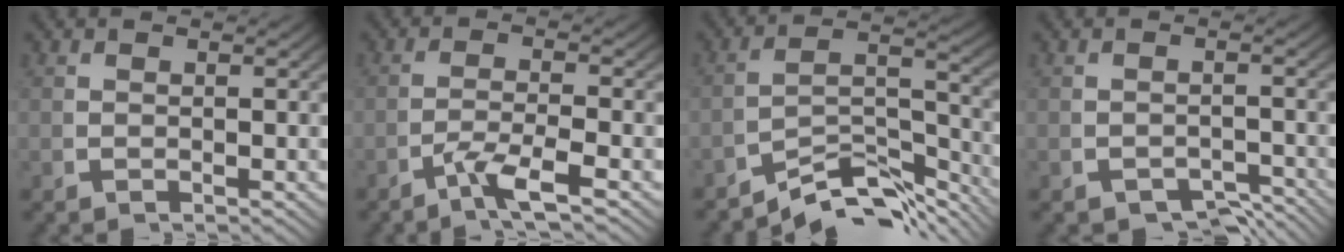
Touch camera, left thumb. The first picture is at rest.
{"total": 3.1, "force": [-1.7, 0.4, 2.6], "torque": [-0.055, -0.002, -0.031]}
{"total": 9.0, "force": [-5.8, 4.0, 5.6], "torque": [-0.093, -0.028, -0.080]}
{"total": 3.6, "force": [-3.0, 1.5, 1.4], "torque": [-0.006, -0.013, -0.042]}